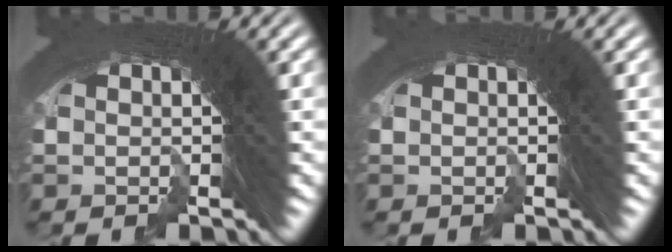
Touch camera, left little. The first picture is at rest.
{"total": 0.0}